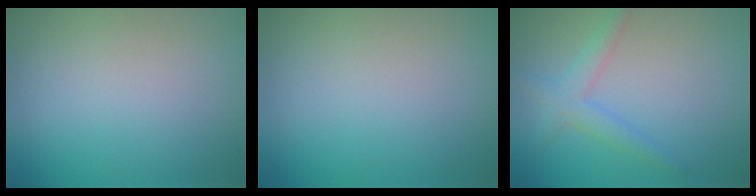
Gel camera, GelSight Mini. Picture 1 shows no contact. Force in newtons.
{"total": 0.0}
{"total": 2.3, "press": 2.3, "slide": 0.1}